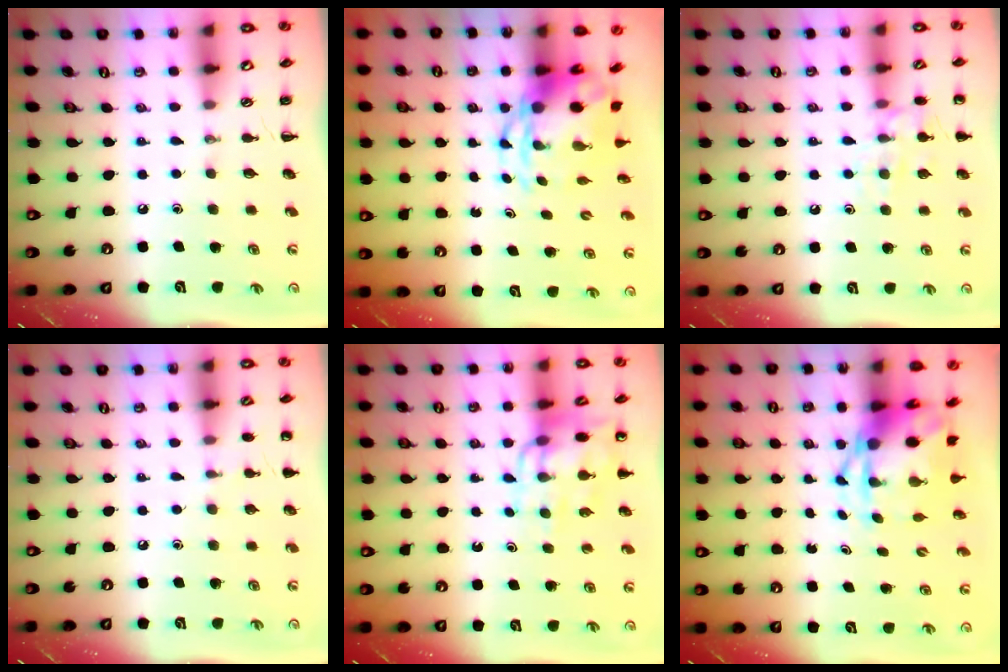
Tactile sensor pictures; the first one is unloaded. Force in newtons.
{"total": 6.0, "press": 5.8, "slide": 1.6}
{"total": 9.9, "press": 9.8, "slide": 1.0}
{"total": 5.3, "press": 5.1, "slide": 1.5}
{"total": 11.2, "press": 10.9, "slide": 2.6}
{"total": 5.4, "press": 5.1, "slide": 1.5}